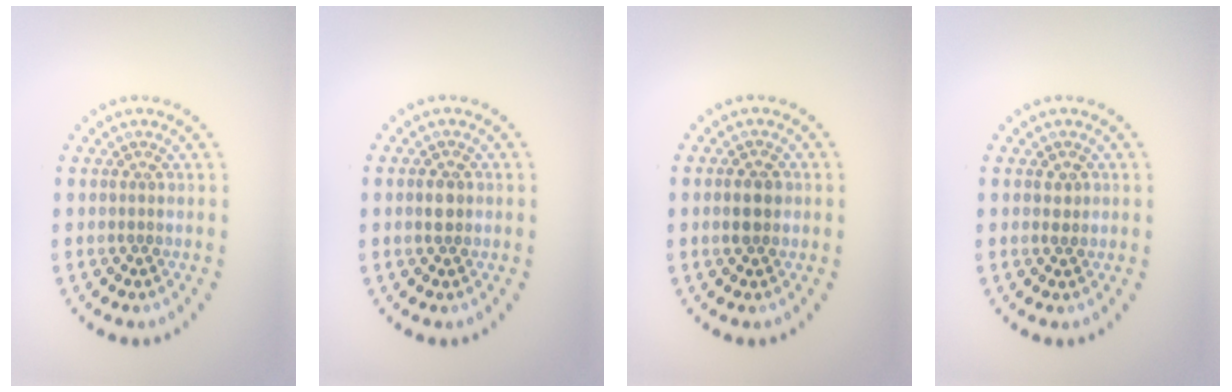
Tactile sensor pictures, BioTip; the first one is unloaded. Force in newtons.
{"total": 1.4, "press": 1.4, "slide": 0.2}
{"total": 2.2, "press": 2.2, "slide": 0.1}
{"total": 1.0, "press": 0.9, "slide": 0.3}